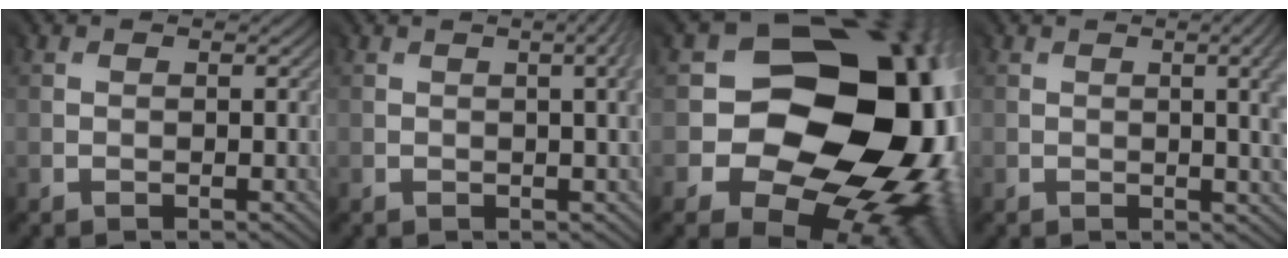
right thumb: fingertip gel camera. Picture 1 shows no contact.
{"total": 3.9, "force": [0.1, 1.1, 3.7], "torque": [-0.017, 0.012, -0.005]}
{"total": 18.4, "force": [-2.2, 15.0, 10.5], "torque": [-0.123, -0.039, -0.020]}
{"total": 5.3, "force": [-0.5, 1.5, 5.1], "torque": [-0.025, 0.012, -0.013]}